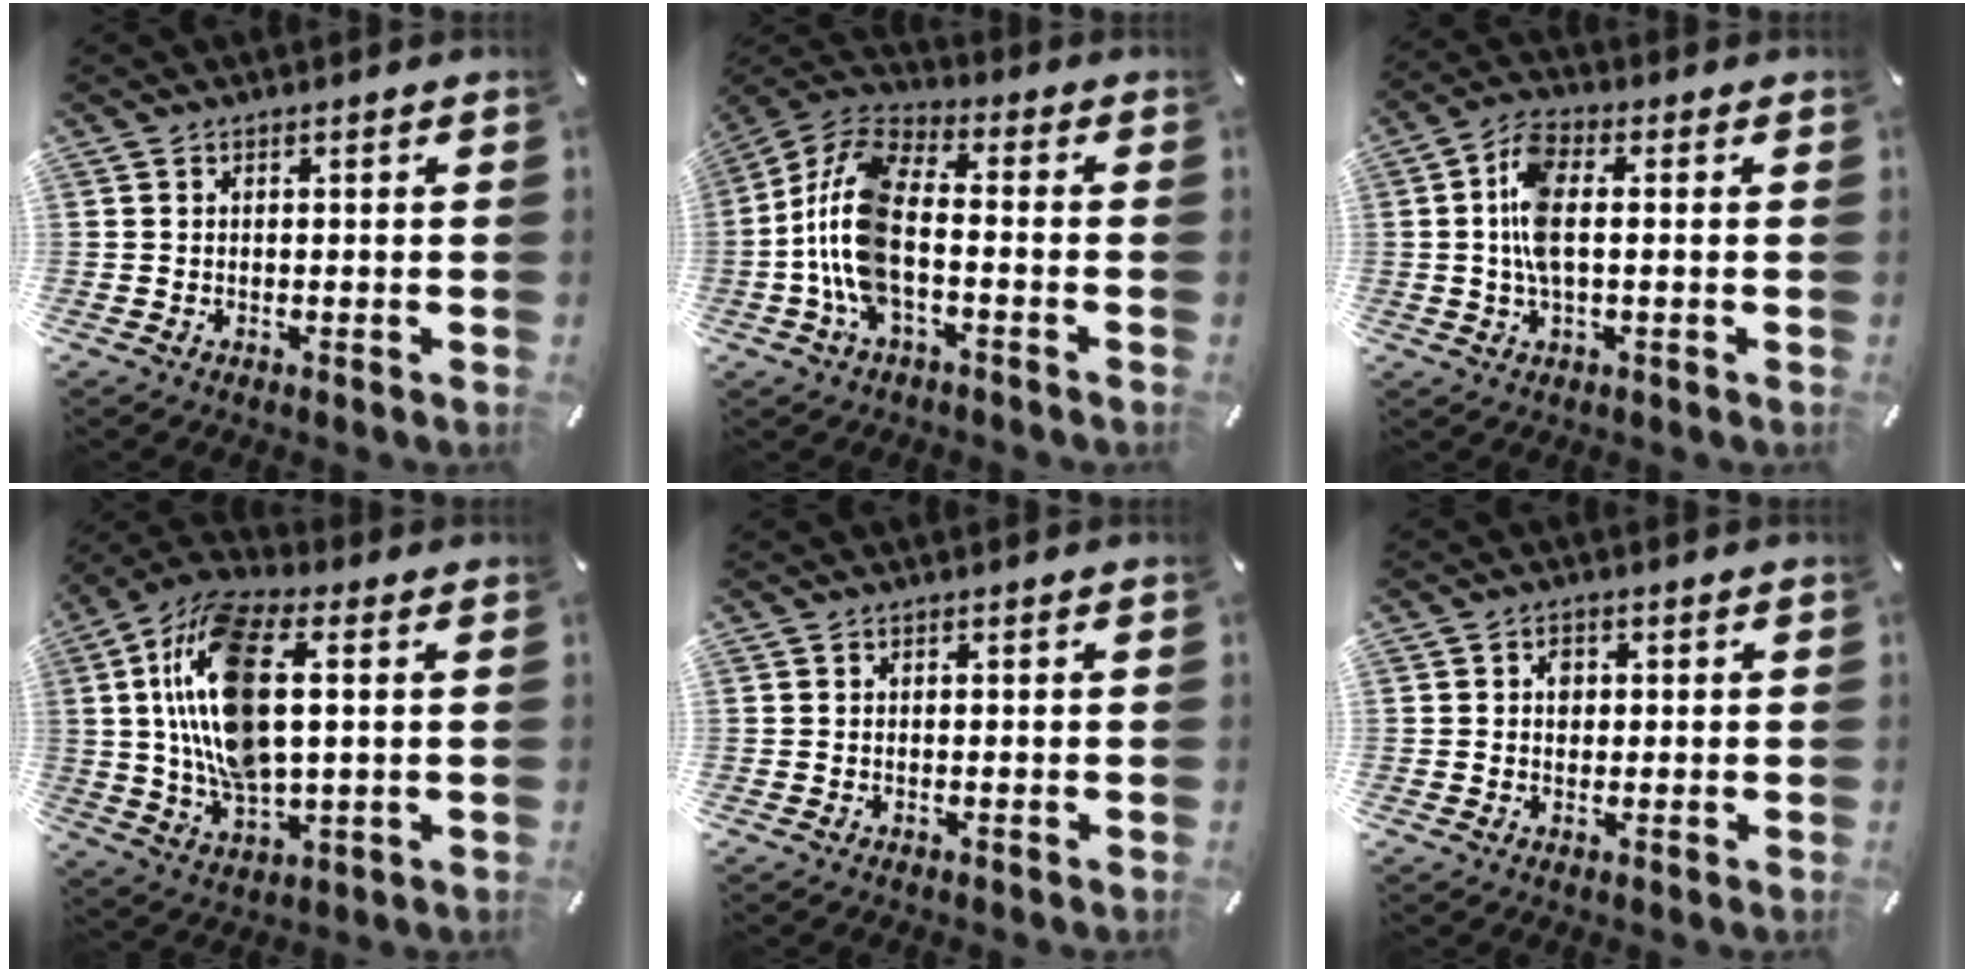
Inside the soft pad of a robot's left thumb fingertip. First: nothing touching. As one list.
[{"total": 12.7, "force": [-2.7, 6.4, 10.6], "torque": [-0.243, -0.002, -0.054]}, {"total": 9.1, "force": [0.3, 4.2, 8.1], "torque": [-0.177, 0.000, 0.001]}, {"total": 15.6, "force": [2.8, 8.3, 12.9], "torque": [-0.276, 0.001, 0.048]}, {"total": 0.0}, {"total": 2.3, "force": [0.3, 2.0, 1.1], "torque": [-0.006, 0.001, 0.001]}]